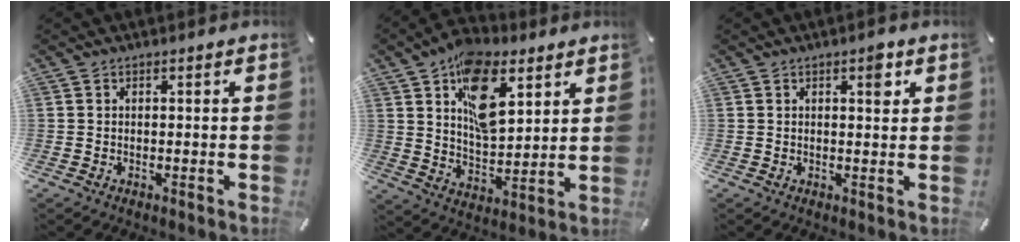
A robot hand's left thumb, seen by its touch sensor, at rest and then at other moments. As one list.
[{"total": 15.6, "force": [7.5, 8.9, 10.3], "torque": [-0.159, -0.022, 0.133]}, {"total": 3.5, "force": [1.7, 1.4, 2.8], "torque": [-0.026, -0.007, 0.020]}]